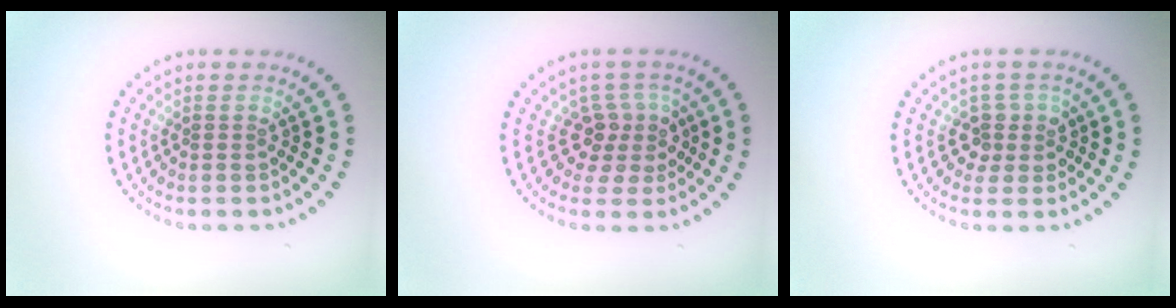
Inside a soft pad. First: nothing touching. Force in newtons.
{"total": 2.7, "press": 2.2, "slide": 1.7}
{"total": 2.2, "press": 1.7, "slide": 1.3}